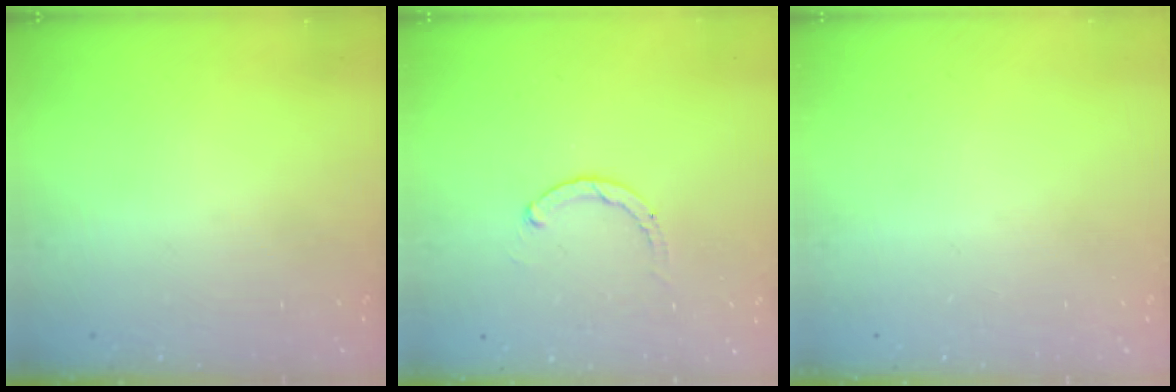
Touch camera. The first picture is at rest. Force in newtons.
{"total": 1.1, "press": 1.0, "slide": 0.3}
{"total": 0.0}